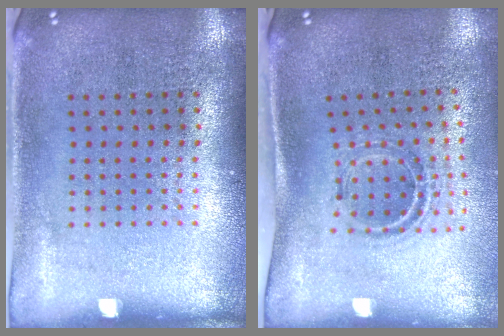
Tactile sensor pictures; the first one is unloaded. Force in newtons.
{"total": 1.1, "press": 1.0, "slide": 0.4}